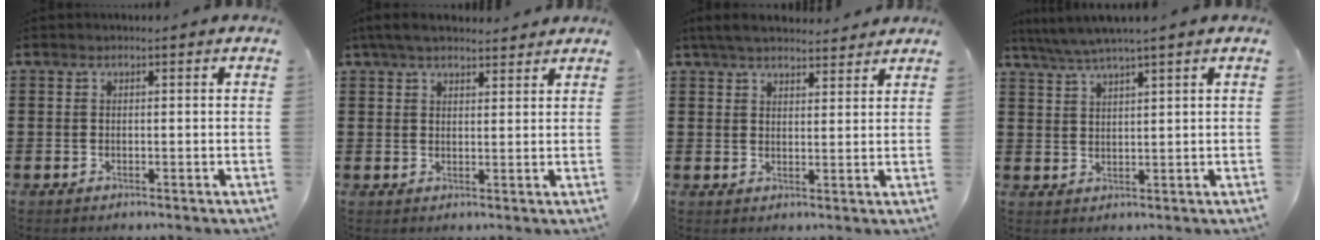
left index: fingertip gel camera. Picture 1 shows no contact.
{"total": 4.1, "force": [3.7, 1.0, 1.6], "torque": [-0.042, -0.005, 0.070]}
{"total": 4.6, "force": [4.3, 0.9, 1.5], "torque": [-0.043, -0.007, 0.079]}
{"total": 3.7, "force": [3.2, -0.4, 1.9], "torque": [-0.044, -0.008, 0.057]}